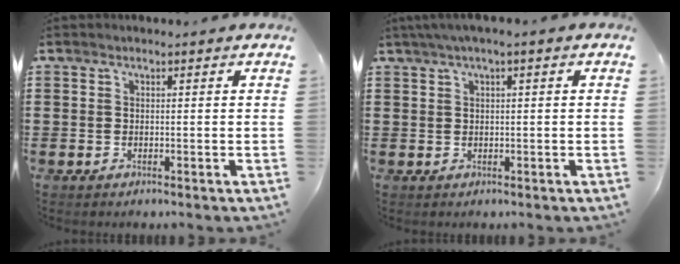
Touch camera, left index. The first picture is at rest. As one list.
[{"total": 1.7, "force": [0.3, 0.1, 1.6], "torque": [-0.028, -0.002, 0.005]}]